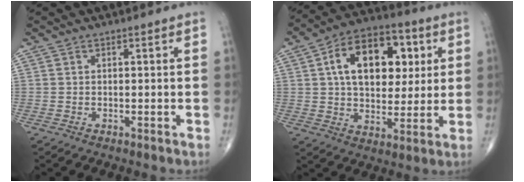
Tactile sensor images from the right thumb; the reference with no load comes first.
{"total": 18.1, "force": [4.6, 11.3, 13.3], "torque": [-0.174, 0.006, 0.071]}